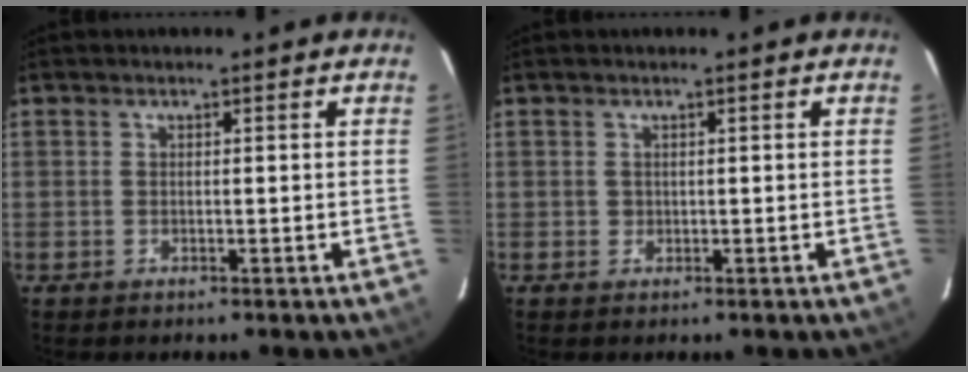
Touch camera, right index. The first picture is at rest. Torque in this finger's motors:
{"motor_torque": [0.05, 0.01, 0.03, 0.00]}